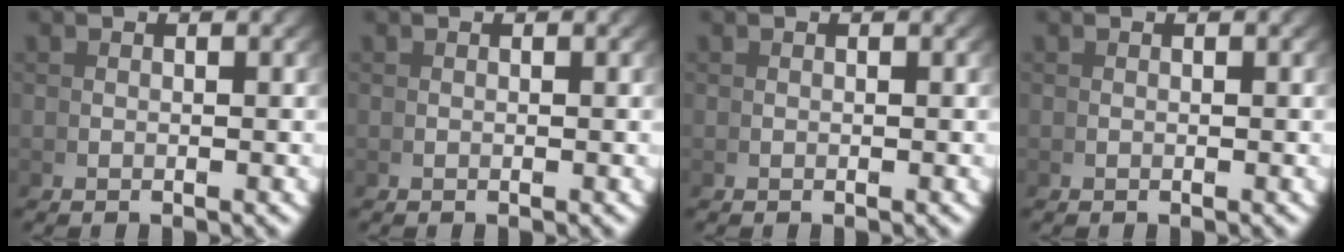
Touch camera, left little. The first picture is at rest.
{"total": 0.0}
{"total": 0.0}
{"total": 0.0}